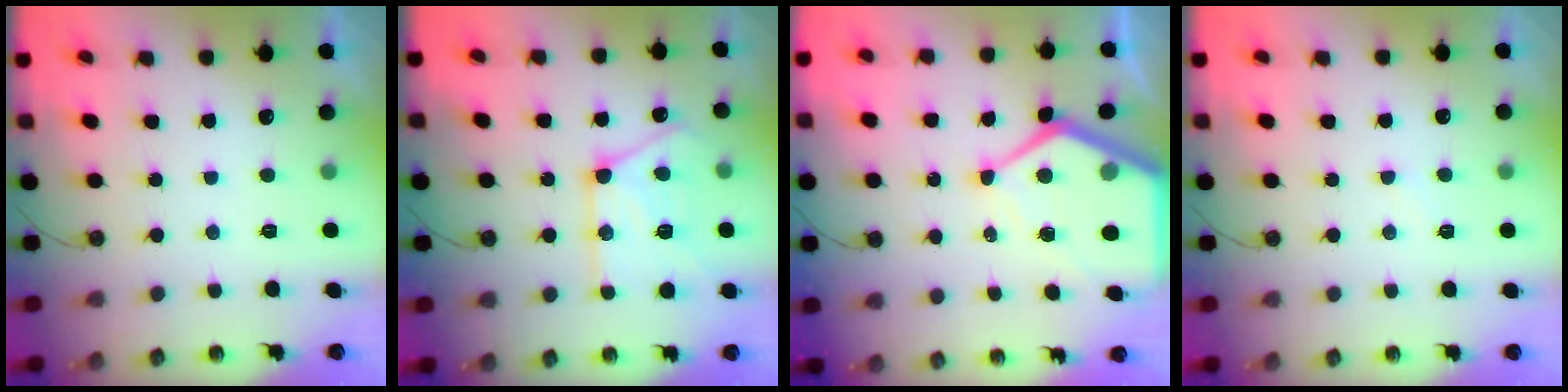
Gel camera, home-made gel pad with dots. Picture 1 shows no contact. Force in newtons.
{"total": 17.7, "press": 17.7, "slide": 1.3}
{"total": 14.8, "press": 14.8, "slide": 1.4}
{"total": 5.1, "press": 5.1, "slide": 0.7}